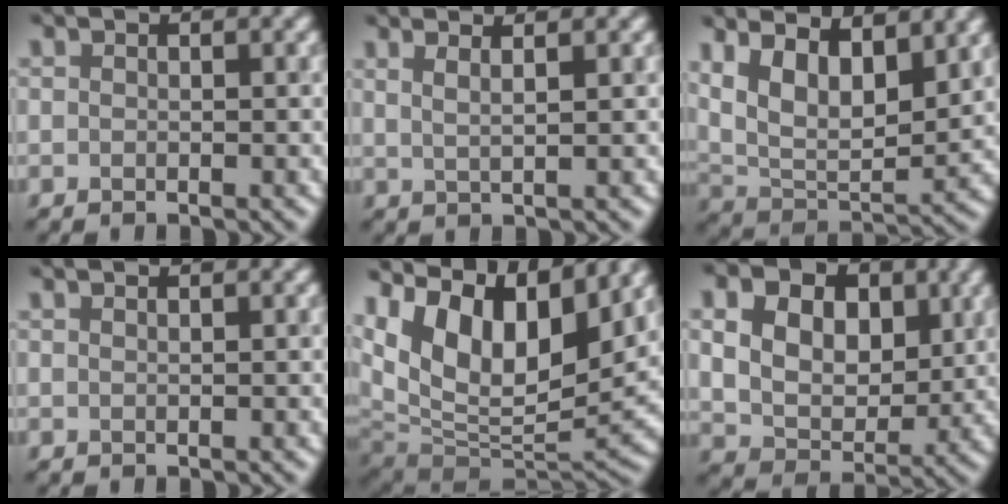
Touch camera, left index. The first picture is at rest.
{"total": 3.5, "force": [2.1, 1.3, 2.5], "torque": [-0.017, 0.015, 0.004]}
{"total": 11.2, "force": [5.3, 5.2, 8.4], "torque": [-0.154, 0.018, 0.081]}
{"total": 0.7, "force": [0.5, 0.1, 0.4], "torque": [-0.003, 0.001, 0.005]}
{"total": 14.3, "force": [6.7, 7.3, 10.3], "torque": [-0.188, 0.022, 0.119]}
{"total": 12.5, "force": [4.7, 8.9, 7.4], "torque": [-0.135, 0.024, 0.074]}